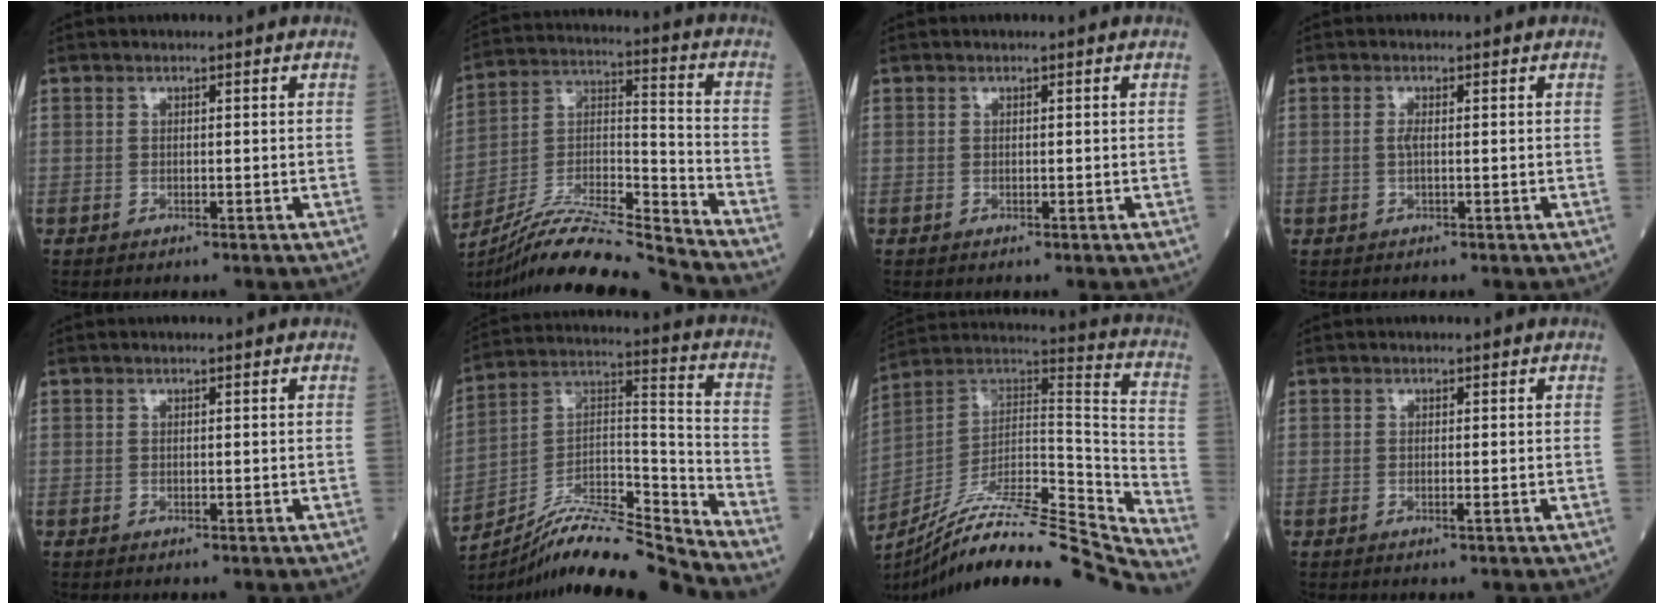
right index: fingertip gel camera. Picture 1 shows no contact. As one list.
[{"total": 18.0, "force": [-16.9, -1.3, 6.0], "torque": [-0.109, 0.017, -0.302]}, {"total": 0.0}, {"total": 1.2, "force": [0.0, 0.2, 1.2], "torque": [-0.029, 0.000, -0.001]}, {"total": 0.0}, {"total": 16.0, "force": [-15.2, -0.6, 4.9], "torque": [-0.079, 0.050, -0.272]}, {"total": 28.4, "force": [-25.6, 0.0, 12.5], "torque": [-0.169, -0.005, -0.401]}, {"total": 0.7, "force": [-0.2, -0.1, 0.7], "torque": [-0.014, -0.001, -0.004]}]